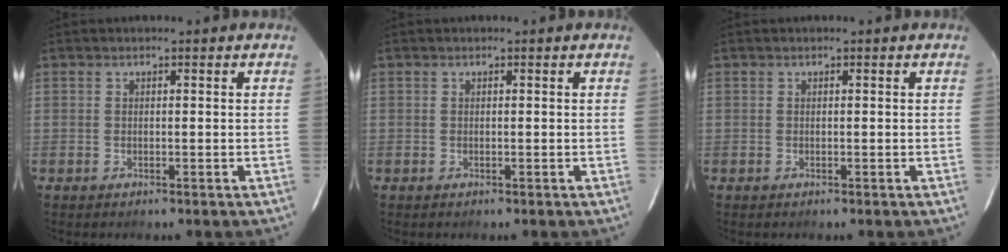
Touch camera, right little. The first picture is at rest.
{"total": 0.0}
{"total": 0.0}